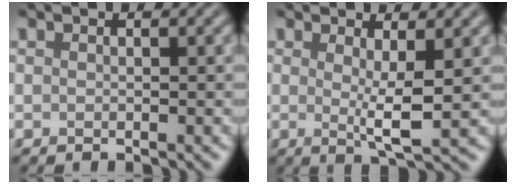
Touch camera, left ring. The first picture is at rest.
{"total": 3.5, "force": [0.6, 0.6, 3.4], "torque": [-0.054, -0.015, 0.012]}